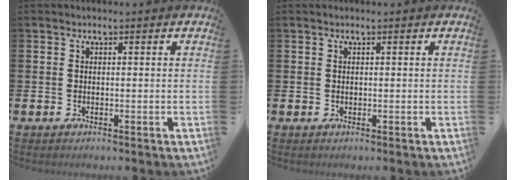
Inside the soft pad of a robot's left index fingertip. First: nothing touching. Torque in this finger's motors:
{"motor_torque": [0.15, -0.07, -0.01, -0.01]}